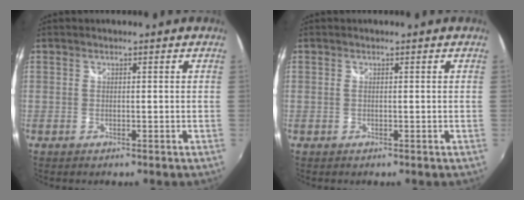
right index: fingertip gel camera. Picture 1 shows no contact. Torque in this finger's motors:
{"motor_torque": [-0.70, -0.17, -0.07, 0.01]}